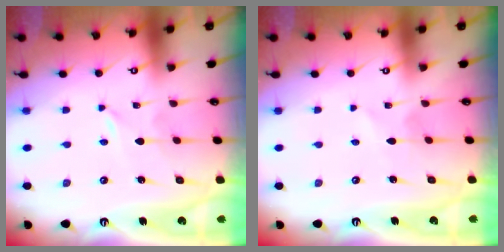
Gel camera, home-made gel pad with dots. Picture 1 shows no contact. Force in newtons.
{"total": 1.6, "press": 1.6, "slide": 0.1}